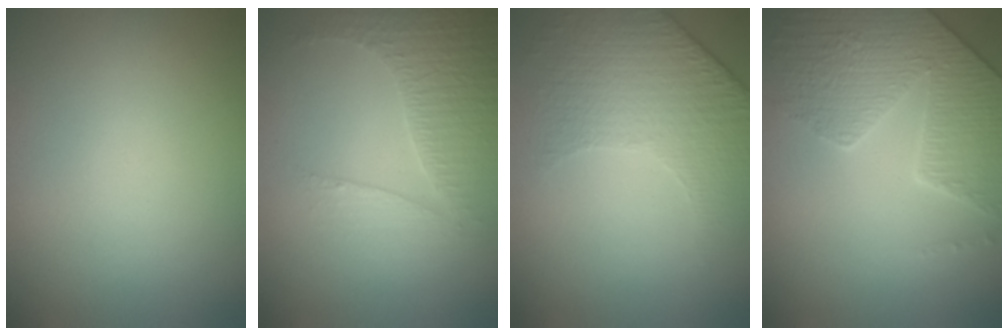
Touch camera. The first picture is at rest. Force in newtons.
{"total": 3.6, "press": 2.8, "slide": 2.3}
{"total": 4.7, "press": 3.4, "slide": 3.2}
{"total": 5.3, "press": 5.0, "slide": 1.8}